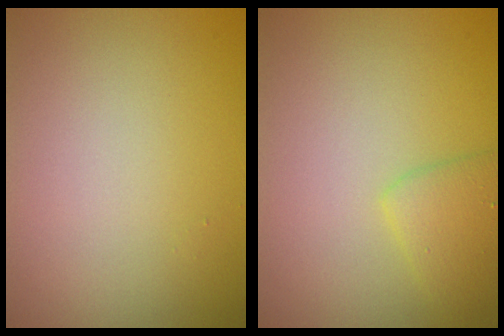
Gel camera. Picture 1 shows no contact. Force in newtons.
{"total": 2.2, "press": 2.2, "slide": 0.1}